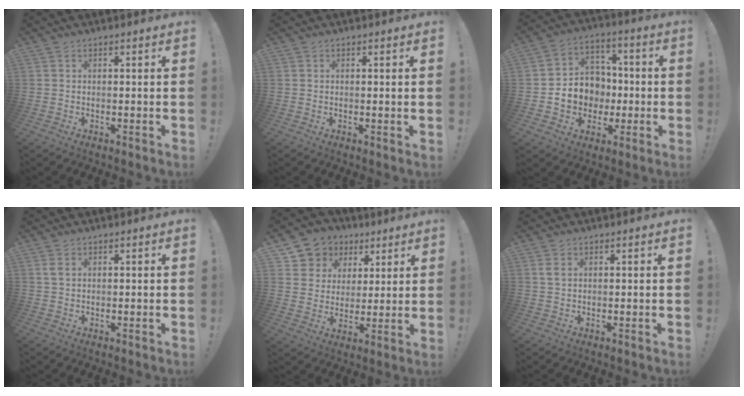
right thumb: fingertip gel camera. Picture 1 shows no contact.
{"total": 0.7, "force": [0.1, -0.4, 0.6], "torque": [-0.008, -0.002, 0.000]}
{"total": 11.2, "force": [-2.6, 10.3, 3.7], "torque": [-0.047, 0.020, -0.034]}
{"total": 1.7, "force": [0.9, 0.9, 1.2], "torque": [-0.018, 0.000, 0.015]}
{"total": 9.0, "force": [3.9, 7.9, 1.8], "torque": [-0.027, -0.031, 0.084]}
{"total": 2.0, "force": [0.9, 1.1, 1.4], "torque": [-0.024, 0.001, 0.015]}